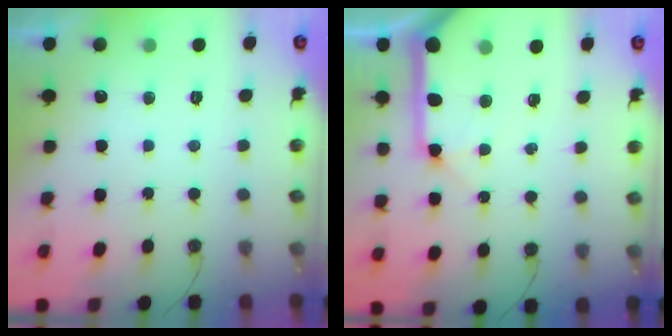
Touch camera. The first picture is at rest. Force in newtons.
{"total": 15.3, "press": 15.1, "slide": 2.5}